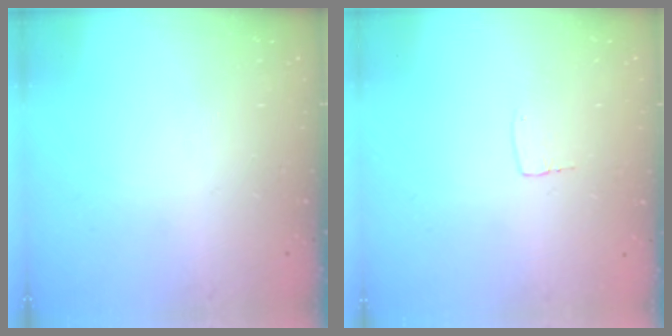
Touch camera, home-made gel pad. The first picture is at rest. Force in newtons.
{"total": 2.6, "press": 2.6, "slide": 0.1}